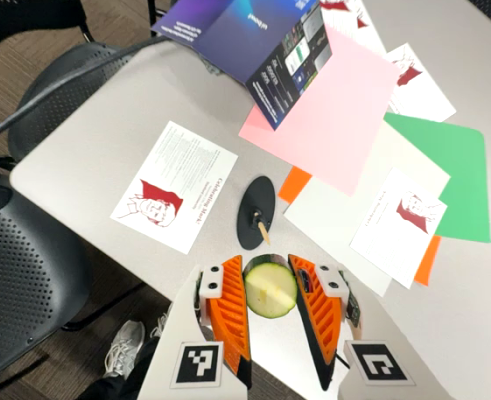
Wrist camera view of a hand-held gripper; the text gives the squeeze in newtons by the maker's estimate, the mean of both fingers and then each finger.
{"total": 12.7, "left": 13.0, "right": 12.5}